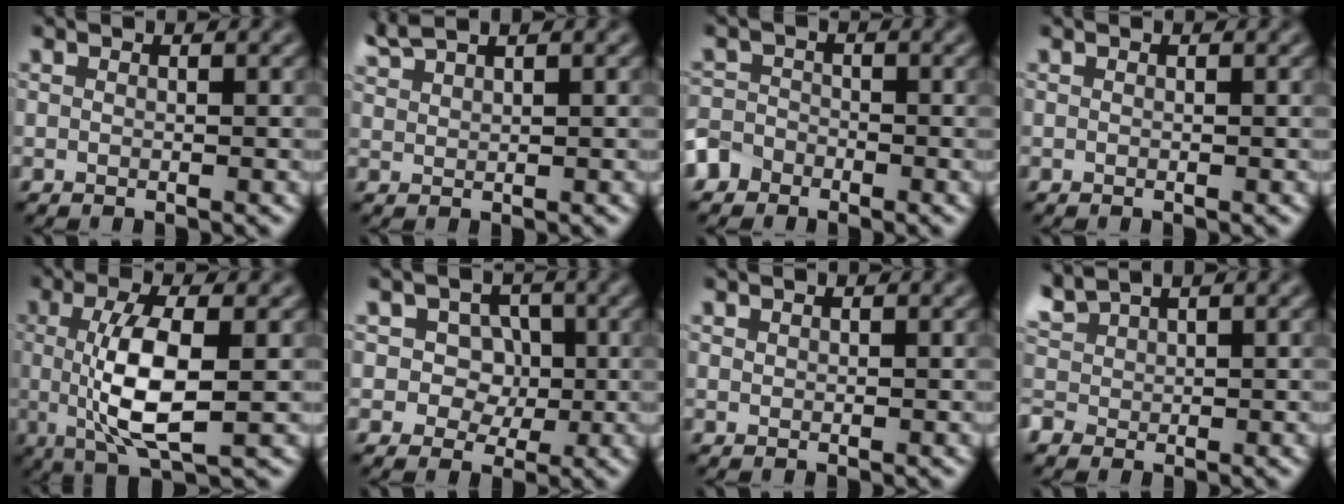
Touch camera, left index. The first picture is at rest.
{"total": 2.4, "force": [2.2, 0.3, 0.9], "torque": [-0.015, 0.011, 0.048]}
{"total": 2.7, "force": [-2.0, 1.8, 0.2], "torque": [0.007, 0.002, -0.047]}
{"total": 0.0}
{"total": 6.8, "force": [-0.1, 2.1, 6.5], "torque": [-0.129, -0.005, 0.000]}
{"total": 4.2, "force": [0.7, 3.6, 2.2], "torque": [-0.017, 0.013, -0.013]}
{"total": 0.0}
{"total": 1.7, "force": [1.3, 0.9, 0.5], "torque": [-0.023, 0.010, 0.034]}